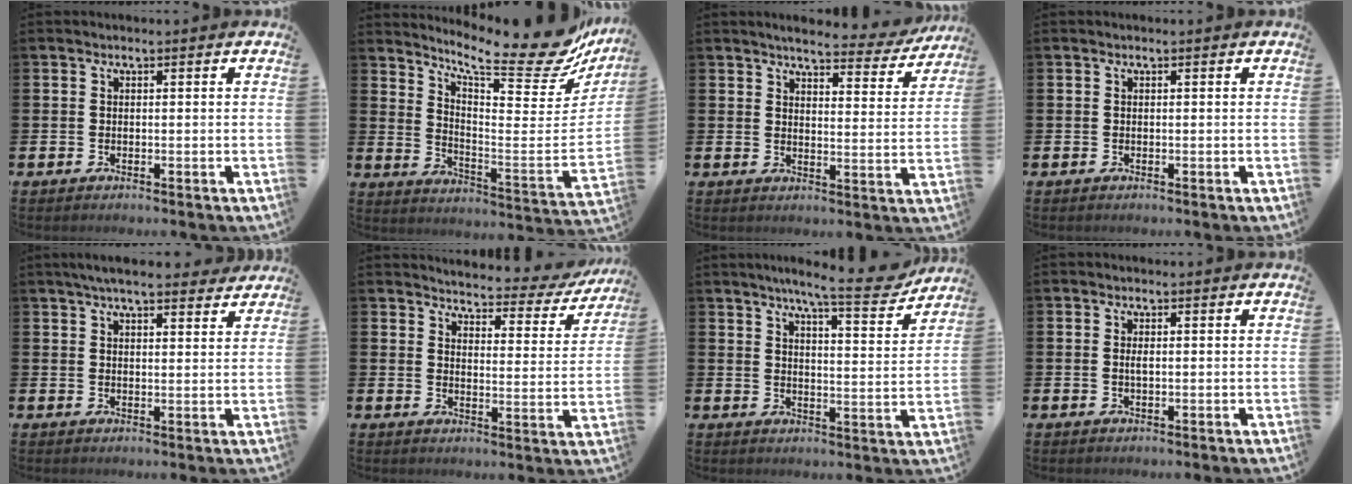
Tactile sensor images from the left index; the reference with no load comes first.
{"total": 13.2, "force": [10.5, 3.1, 7.4], "torque": [-0.119, -0.087, 0.166]}
{"total": 4.8, "force": [4.5, 0.7, 1.5], "torque": [-0.038, -0.027, 0.072]}
{"total": 0.0}
{"total": 5.3, "force": [4.8, 0.8, 2.1], "torque": [-0.043, -0.014, 0.084]}
{"total": 3.4, "force": [3.3, 0.8, 0.5], "torque": [-0.028, -0.033, 0.047]}
{"total": 8.7, "force": [7.5, 0.7, 4.3], "torque": [-0.076, -0.041, 0.125]}
{"total": 1.0, "force": [0.2, 0.3, 0.9], "torque": [-0.018, 0.003, 0.002]}